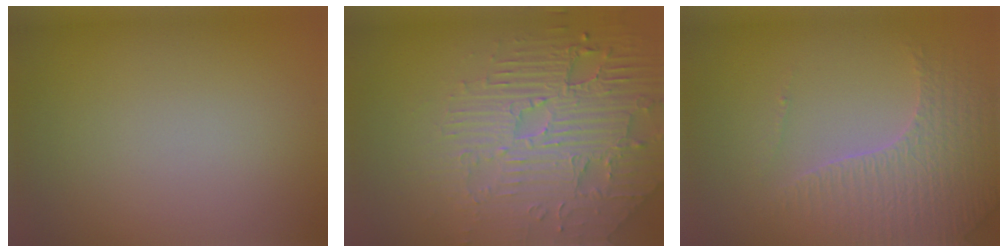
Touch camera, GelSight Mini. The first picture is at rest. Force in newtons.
{"total": 5.2, "press": 4.8, "slide": 2.0}
{"total": 4.2, "press": 3.4, "slide": 2.5}